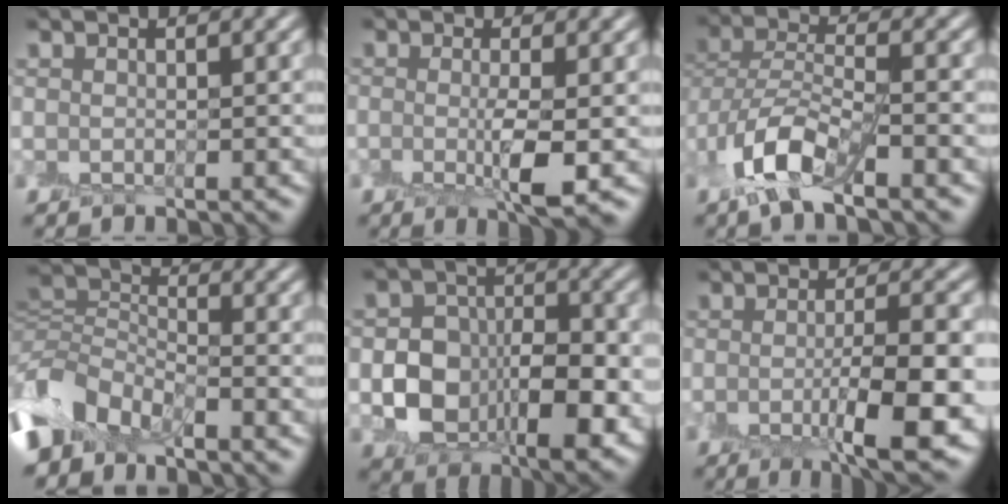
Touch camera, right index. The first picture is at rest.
{"total": 3.1, "force": [-0.6, 0.6, 3.0], "torque": [-0.056, -0.011, -0.006]}
{"total": 6.0, "force": [-3.2, 2.7, 4.2], "torque": [-0.088, -0.003, -0.067]}
{"total": 5.3, "force": [-3.3, 3.4, 2.4], "torque": [-0.046, 0.000, -0.080]}
{"total": 9.1, "force": [-2.1, 6.5, 6.0], "torque": [-0.096, -0.007, -0.029]}
{"total": 7.4, "force": [-1.5, 1.7, 7.0], "torque": [-0.100, -0.011, -0.017]}